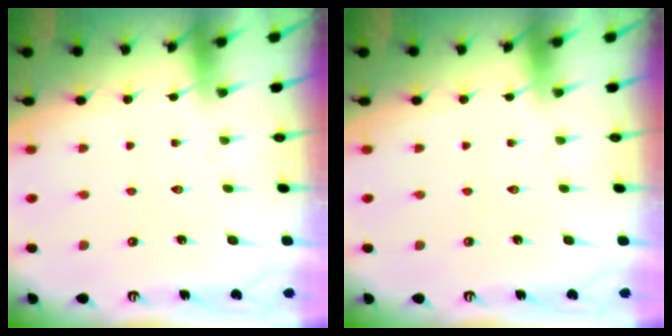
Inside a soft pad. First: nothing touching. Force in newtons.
{"total": 0.0}